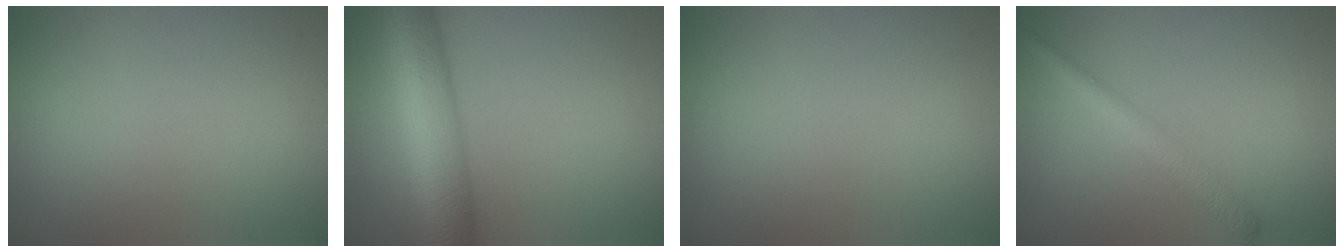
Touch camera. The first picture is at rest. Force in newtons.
{"total": 9.7, "press": 9.7, "slide": 0.3}
{"total": 0.0}
{"total": 2.7, "press": 2.7, "slide": 0.1}